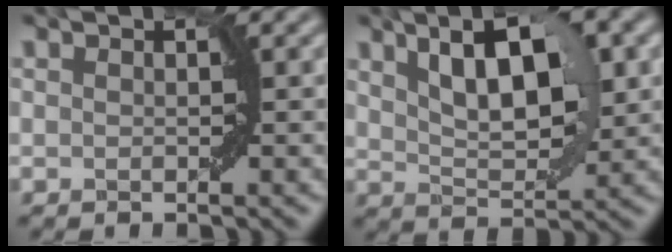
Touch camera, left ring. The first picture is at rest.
{"total": 7.6, "force": [2.8, 3.2, 6.3], "torque": [-0.103, 0.007, 0.048]}